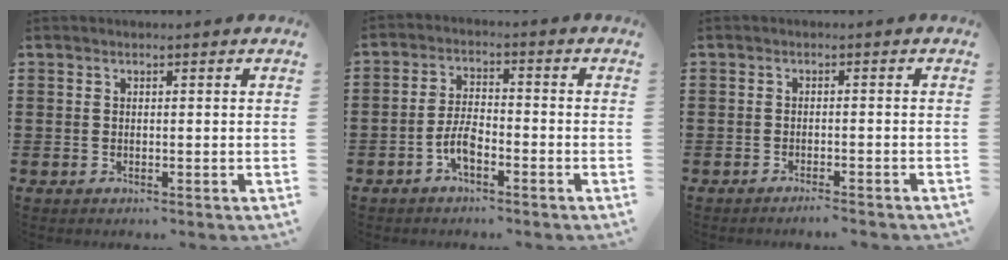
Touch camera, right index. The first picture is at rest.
{"total": 4.7, "force": [-2.5, 2.0, 3.4], "torque": [-0.086, 0.001, -0.056]}
{"total": 1.5, "force": [-1.4, -0.2, 0.5], "torque": [-0.008, 0.002, -0.026]}